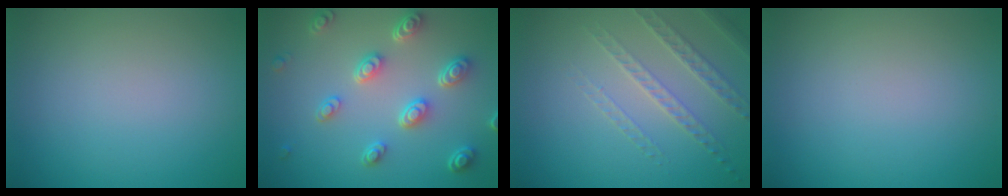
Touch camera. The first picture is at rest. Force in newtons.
{"total": 4.7, "press": 3.7, "slide": 2.9}
{"total": 1.9, "press": 1.7, "slide": 0.8}
{"total": 0.0}